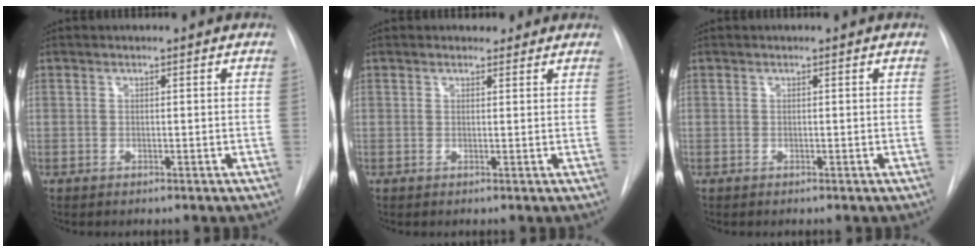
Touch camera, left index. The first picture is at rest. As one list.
[{"total": 2.0, "force": [1.7, 1.0, 0.3], "torque": [0.000, 0.006, 0.018]}, {"total": 0.0}]